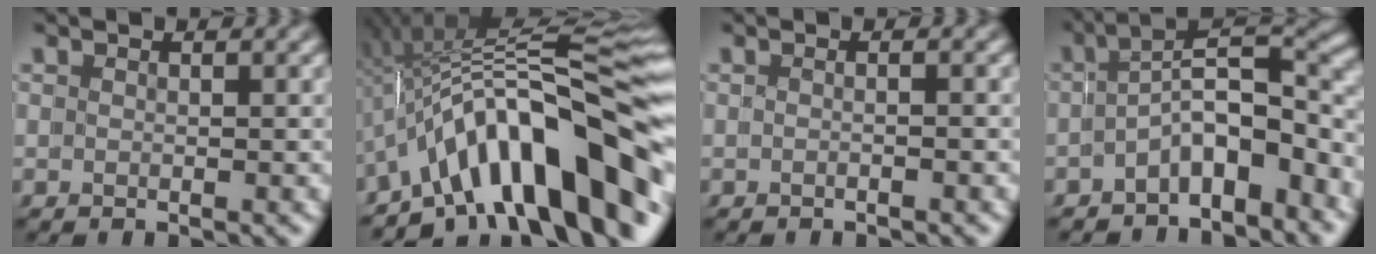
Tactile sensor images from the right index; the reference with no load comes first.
{"total": 15.4, "force": [-2.5, 6.3, 13.8], "torque": [-0.214, 0.004, -0.031]}
{"total": 1.1, "force": [-0.7, -0.9, -0.1], "torque": [0.005, 0.003, -0.012]}
{"total": 7.7, "force": [-3.1, 3.3, 6.2], "torque": [-0.070, -0.006, -0.044]}